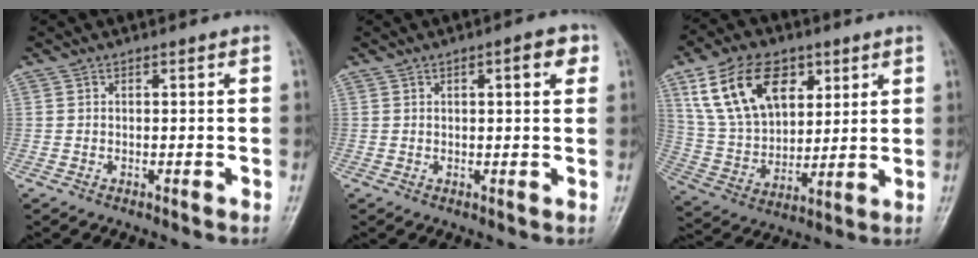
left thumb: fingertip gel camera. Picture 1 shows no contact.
{"total": 4.2, "force": [1.5, 1.4, 3.6], "torque": [-0.036, 0.003, 0.016]}
{"total": 17.9, "force": [7.8, 11.5, 11.2], "torque": [-0.169, -0.020, 0.154]}